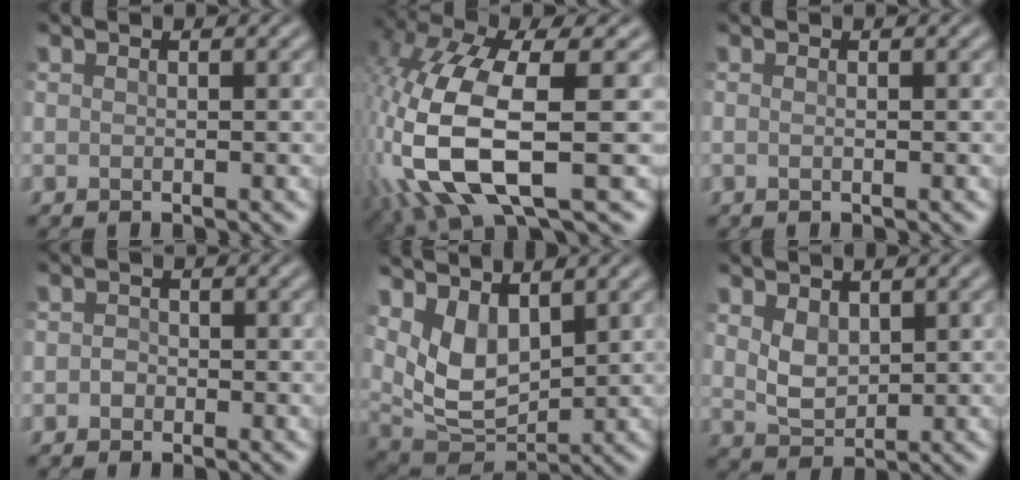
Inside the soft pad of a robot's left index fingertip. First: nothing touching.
{"total": 12.4, "force": [-2.7, 4.7, 11.2], "torque": [-0.272, -0.013, -0.050]}
{"total": 0.7, "force": [0.0, 0.2, 0.6], "torque": [-0.009, -0.001, 0.000]}
{"total": 0.9, "force": [-0.3, 0.8, 0.2], "torque": [-0.001, 0.005, -0.009]}
{"total": 5.5, "force": [2.3, 3.1, 3.9], "torque": [-0.083, -0.010, 0.053]}
{"total": 2.7, "force": [1.2, 1.8, 1.7], "torque": [-0.038, 0.001, 0.029]}